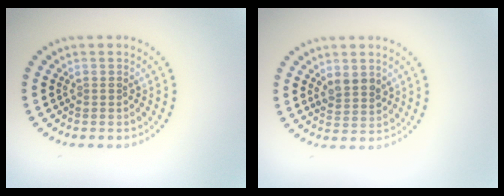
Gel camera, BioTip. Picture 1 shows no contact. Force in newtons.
{"total": 2.2, "press": 2.0, "slide": 1.0}